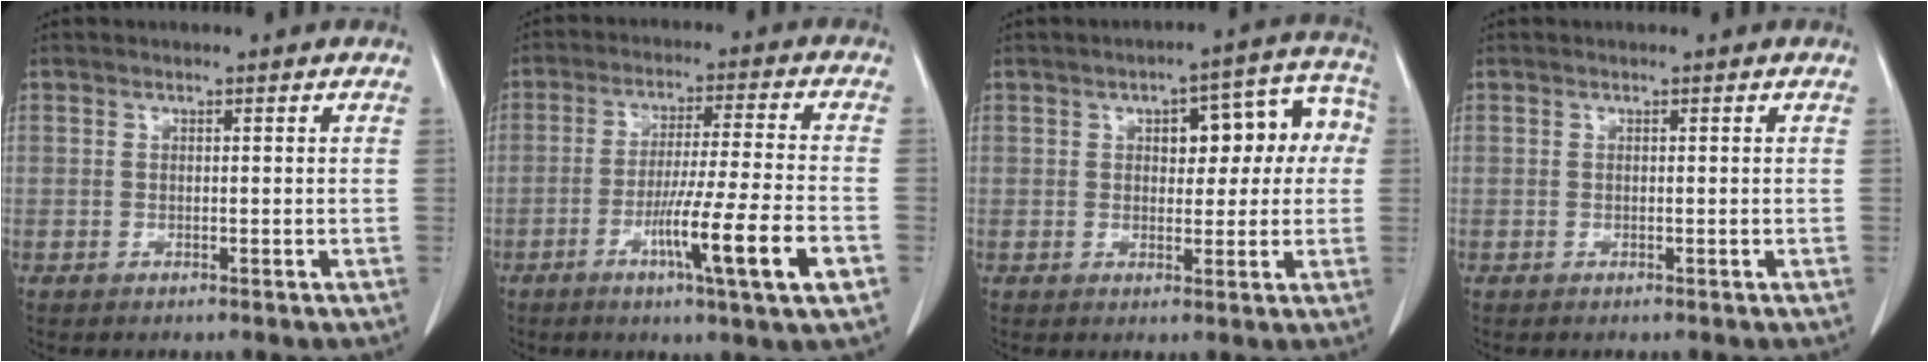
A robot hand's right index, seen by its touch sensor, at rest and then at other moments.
{"total": 12.6, "force": [-5.0, -1.0, 11.5], "torque": [-0.199, -0.018, -0.083]}
{"total": 9.7, "force": [1.7, 4.4, 8.5], "torque": [-0.091, 0.045, 0.020]}
{"total": 0.0}